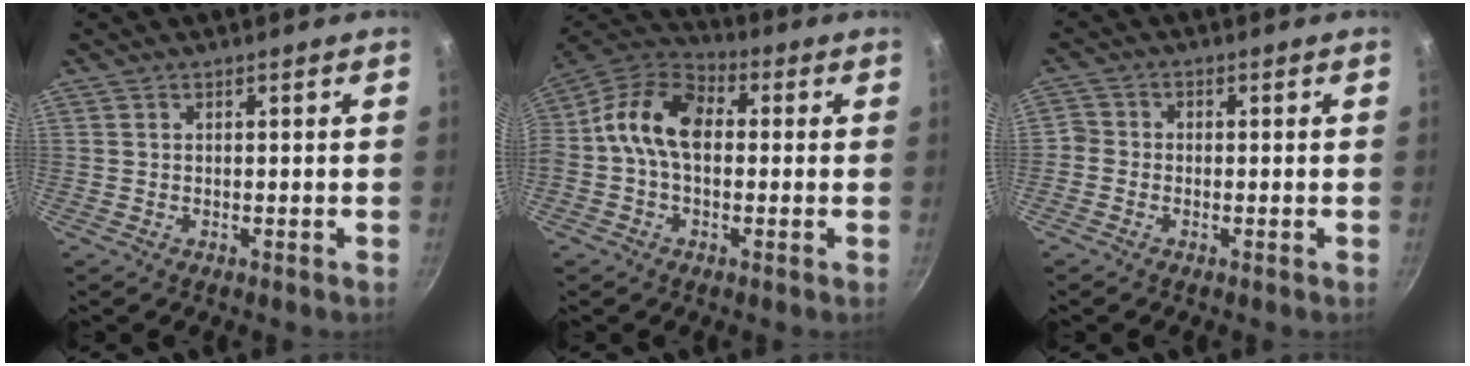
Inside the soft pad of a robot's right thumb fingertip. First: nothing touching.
{"total": 13.0, "force": [0.8, 8.9, 9.4], "torque": [-0.145, 0.035, -0.010]}
{"total": 2.5, "force": [-1.2, 2.0, 0.8], "torque": [-0.012, 0.015, -0.033]}